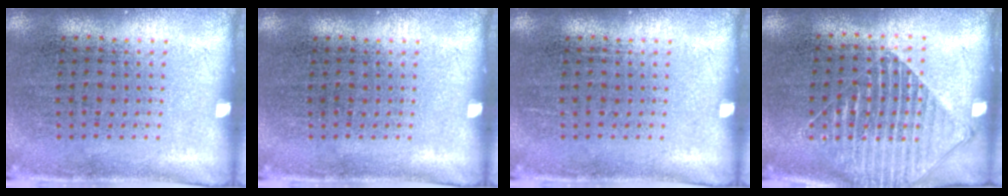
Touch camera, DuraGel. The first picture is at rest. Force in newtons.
{"total": 0.0}
{"total": 0.0}
{"total": 1.6, "press": 1.4, "slide": 0.8}